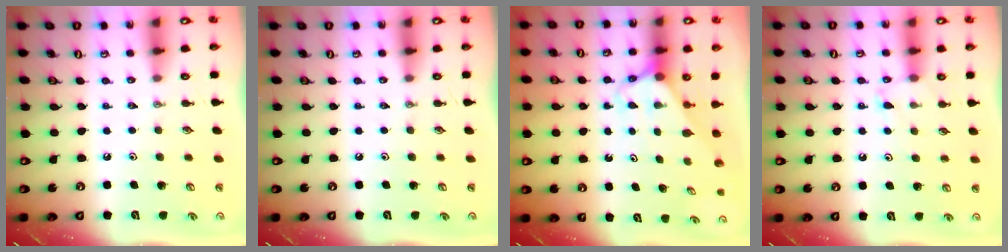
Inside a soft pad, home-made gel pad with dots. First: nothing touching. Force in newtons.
{"total": 0.0}
{"total": 2.5, "press": 2.5, "slide": 0.2}
{"total": 6.0, "press": 6.0, "slide": 0.6}